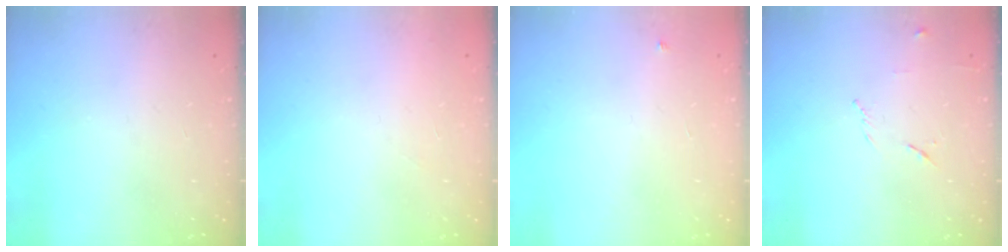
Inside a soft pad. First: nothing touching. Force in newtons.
{"total": 4.9, "press": 4.8, "slide": 0.5}
{"total": 2.7, "press": 2.7, "slide": 0.4}
{"total": 5.9, "press": 5.8, "slide": 1.1}